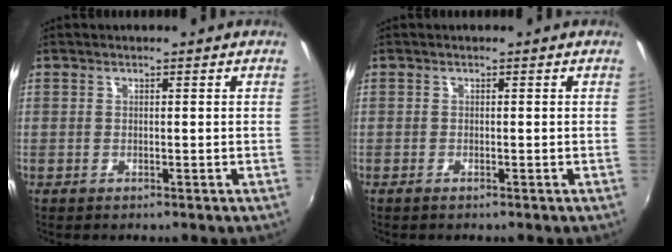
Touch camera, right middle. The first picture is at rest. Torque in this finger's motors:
{"motor_torque": [-0.19, 0.09, 0.02, -0.01]}